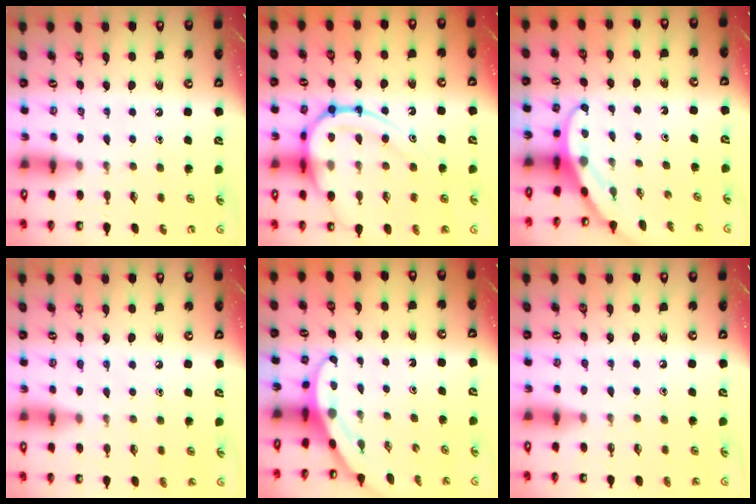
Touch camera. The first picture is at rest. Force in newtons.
{"total": 18.9, "press": 18.8, "slide": 1.8}
{"total": 3.7, "press": 3.7, "slide": 0.4}
{"total": 3.9, "press": 3.8, "slide": 0.4}
{"total": 3.3, "press": 3.3, "slide": 0.2}
{"total": 1.1, "press": 1.1, "slide": 0.3}